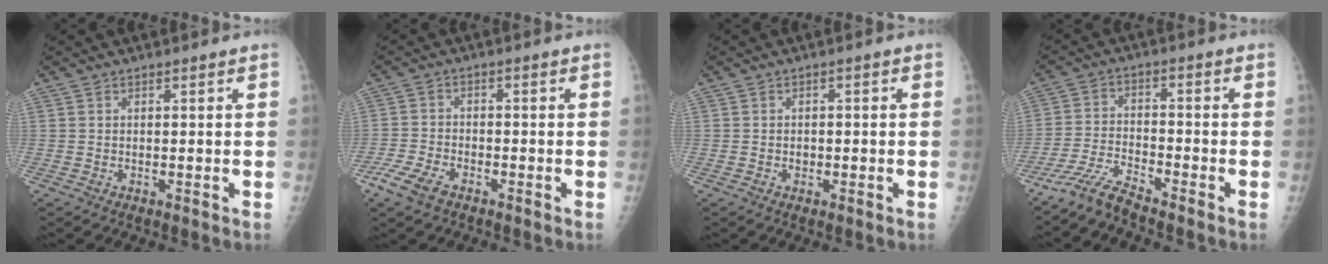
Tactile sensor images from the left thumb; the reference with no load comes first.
{"total": 6.0, "force": [-4.2, 2.8, 3.3], "torque": [-0.082, 0.008, -0.080]}
{"total": 1.1, "force": [-0.3, 0.9, 0.5], "torque": [-0.003, 0.005, -0.005]}
{"total": 5.8, "force": [-5.6, -0.1, 1.5], "torque": [-0.043, 0.023, -0.115]}